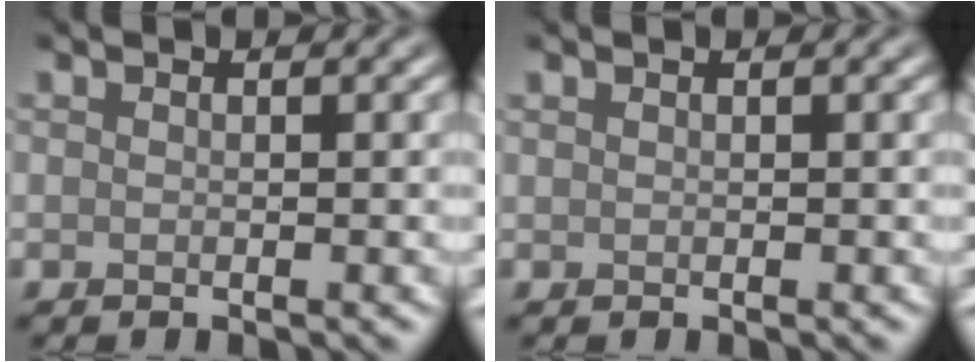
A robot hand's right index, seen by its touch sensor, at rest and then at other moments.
{"total": 0.0}